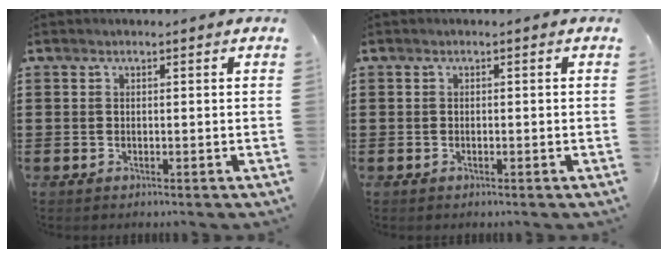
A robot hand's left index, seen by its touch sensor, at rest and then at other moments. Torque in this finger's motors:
{"motor_torque": [-0.04, 0.12, 0.04, 0.00]}